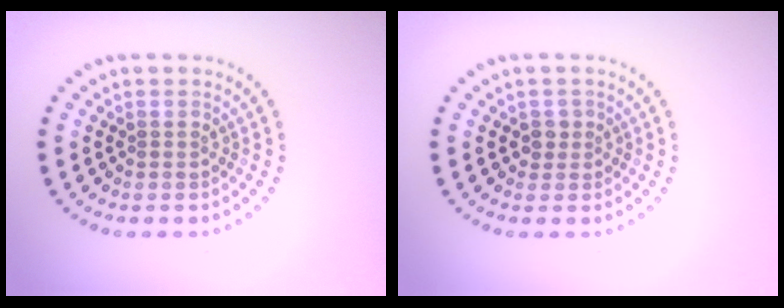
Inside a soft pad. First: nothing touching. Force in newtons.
{"total": 1.2, "press": 1.0, "slide": 0.8}